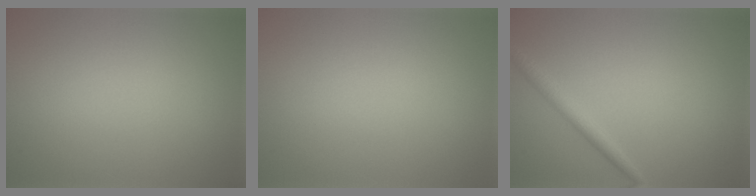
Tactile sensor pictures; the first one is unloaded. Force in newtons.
{"total": 0.0}
{"total": 1.6, "press": 1.6, "slide": 0.1}